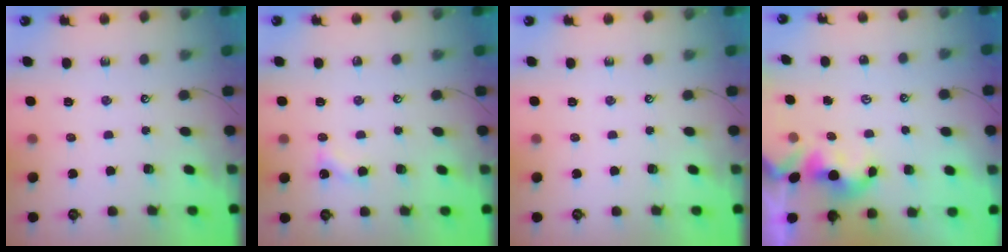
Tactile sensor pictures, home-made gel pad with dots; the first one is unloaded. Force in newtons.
{"total": 3.3, "press": 3.2, "slide": 0.4}
{"total": 0.0}
{"total": 1.6, "press": 1.6, "slide": 0.1}